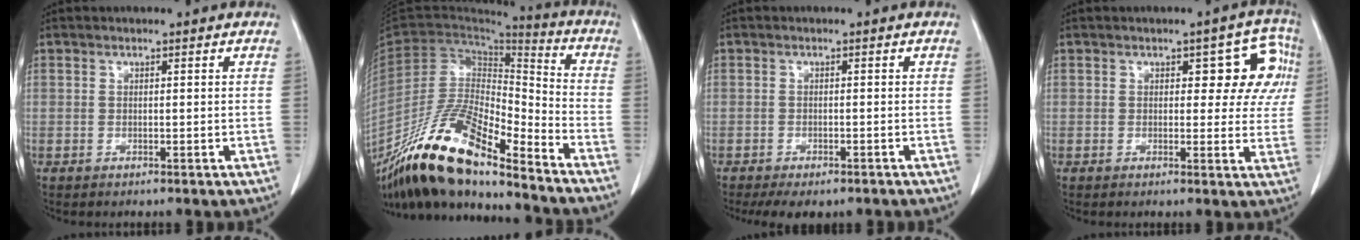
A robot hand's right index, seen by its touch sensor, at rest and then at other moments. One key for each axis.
{"total": 22.6, "fx": -17.5, "fy": 4.3, "fz": 13.6, "tx": -0.274, "ty": -0.018, "tz": -0.322}
{"total": 5.7, "fx": -4.3, "fy": 2.7, "fz": 2.5, "tx": -0.027, "ty": -0.003, "tz": -0.056}
{"total": 7.8, "fx": 1.9, "fy": 4.1, "fz": 6.4, "tx": -0.050, "ty": 0.027, "tz": 0.021}